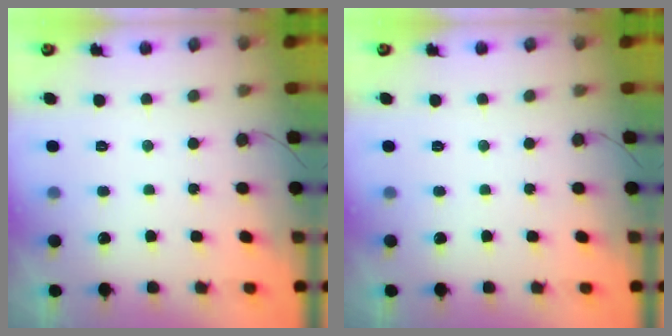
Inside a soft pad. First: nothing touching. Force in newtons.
{"total": 0.0}